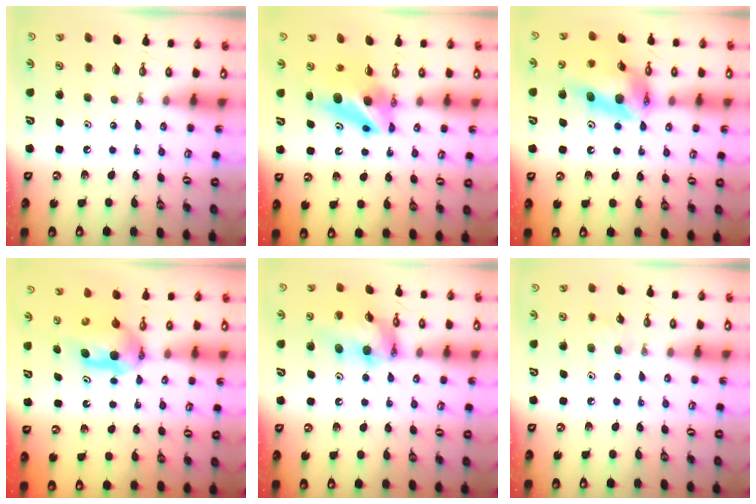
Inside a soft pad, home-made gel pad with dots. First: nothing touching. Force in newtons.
{"total": 9.3, "press": 9.3, "slide": 1.1}
{"total": 16.2, "press": 16.1, "slide": 1.7}
{"total": 6.7, "press": 6.6, "slide": 1.5}
{"total": 14.9, "press": 14.8, "slide": 1.8}
{"total": 6.6, "press": 6.2, "slide": 2.2}